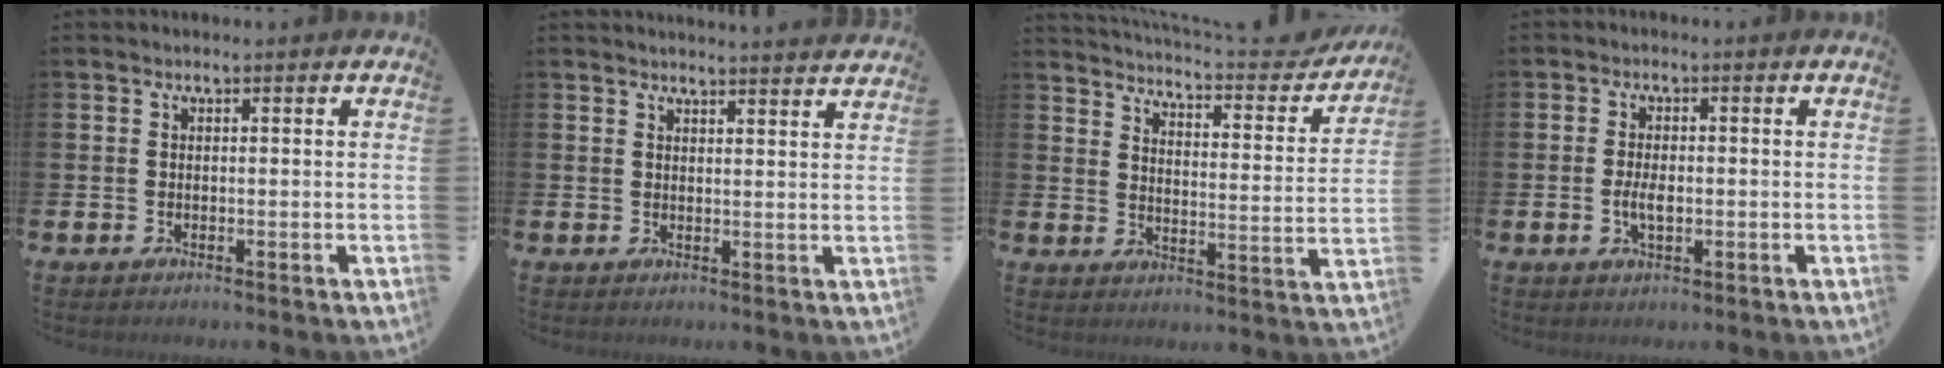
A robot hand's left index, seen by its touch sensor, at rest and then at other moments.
{"total": 2.9, "force": [2.8, -0.5, -0.2], "torque": [0.007, -0.024, 0.049]}
{"total": 4.4, "force": [4.3, 0.2, 0.9], "torque": [-0.037, -0.045, 0.065]}
{"total": 2.8, "force": [-0.5, 1.4, 2.4], "torque": [-0.037, 0.000, -0.011]}